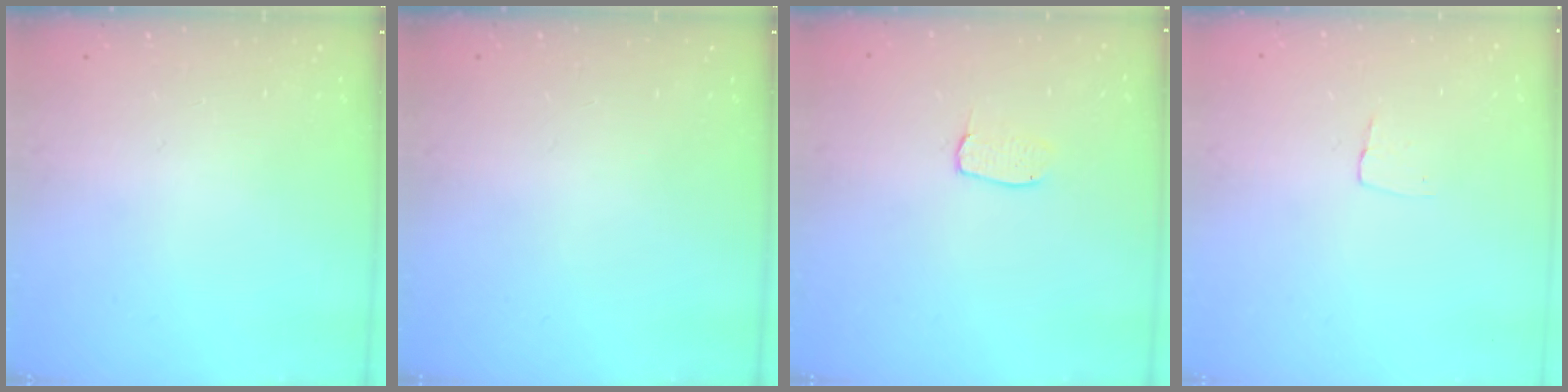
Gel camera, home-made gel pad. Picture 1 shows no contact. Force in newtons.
{"total": 0.0}
{"total": 3.9, "press": 3.9, "slide": 0.2}
{"total": 3.4, "press": 3.4, "slide": 0.2}